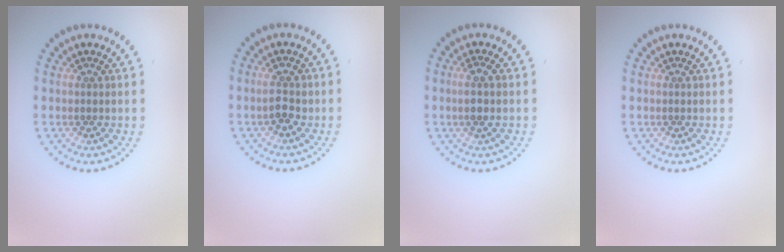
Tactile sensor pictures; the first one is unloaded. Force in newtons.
{"total": 2.1, "press": 2.1, "slide": 0.2}
{"total": 1.5, "press": 1.3, "slide": 0.8}
{"total": 0.0}